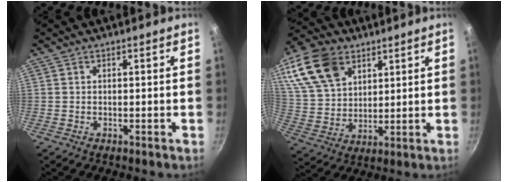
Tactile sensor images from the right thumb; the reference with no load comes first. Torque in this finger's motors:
{"motor_torque": [-0.06, 3.36, 0.14, 1.26, 0.09]}